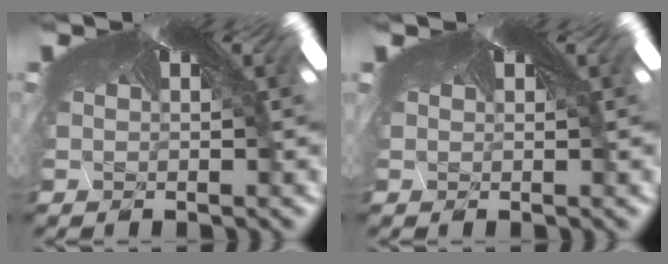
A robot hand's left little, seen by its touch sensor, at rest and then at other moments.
{"total": 0.0}